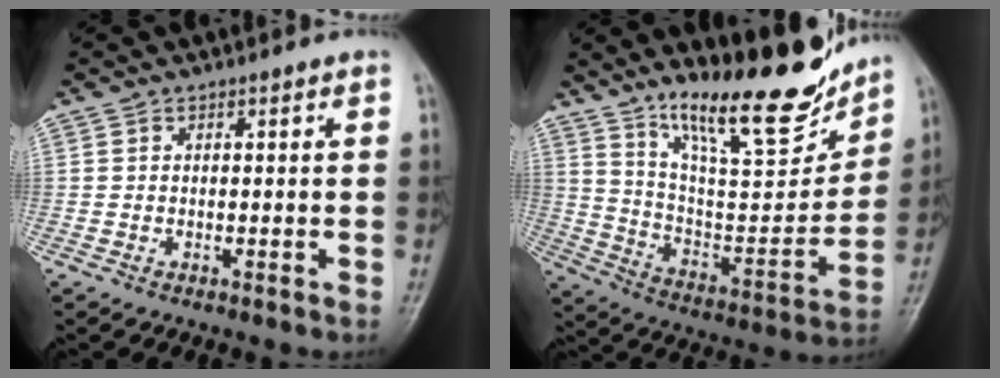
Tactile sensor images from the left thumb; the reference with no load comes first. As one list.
[{"total": 21.7, "force": [16.4, 5.4, 13.0], "torque": [-0.160, -0.097, 0.277]}]